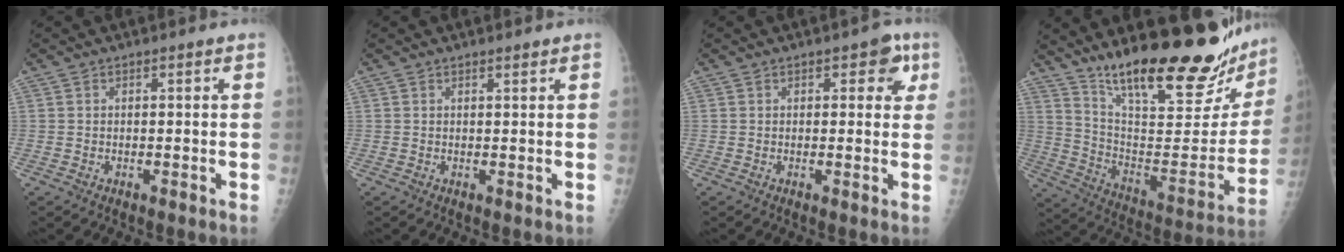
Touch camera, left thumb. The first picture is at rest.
{"total": 0.7, "force": [0.5, 0.2, 0.4], "torque": [-0.007, -0.003, 0.008]}
{"total": 4.6, "force": [1.7, 2.7, 3.3], "torque": [-0.004, 0.000, 0.009]}
{"total": 29.3, "force": [22.3, 6.8, 17.8], "torque": [-0.239, -0.118, 0.337]}